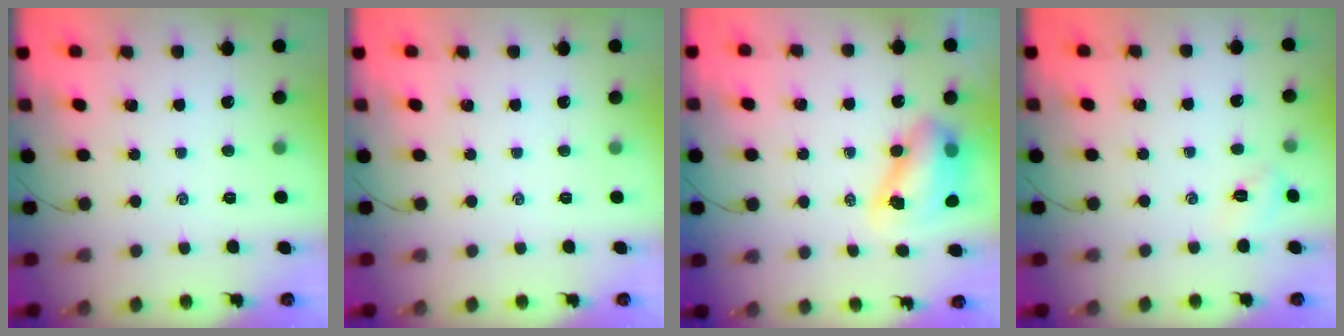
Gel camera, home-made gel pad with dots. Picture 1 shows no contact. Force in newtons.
{"total": 0.0}
{"total": 8.9, "press": 8.6, "slide": 2.2}
{"total": 3.2, "press": 3.1, "slide": 1.0}